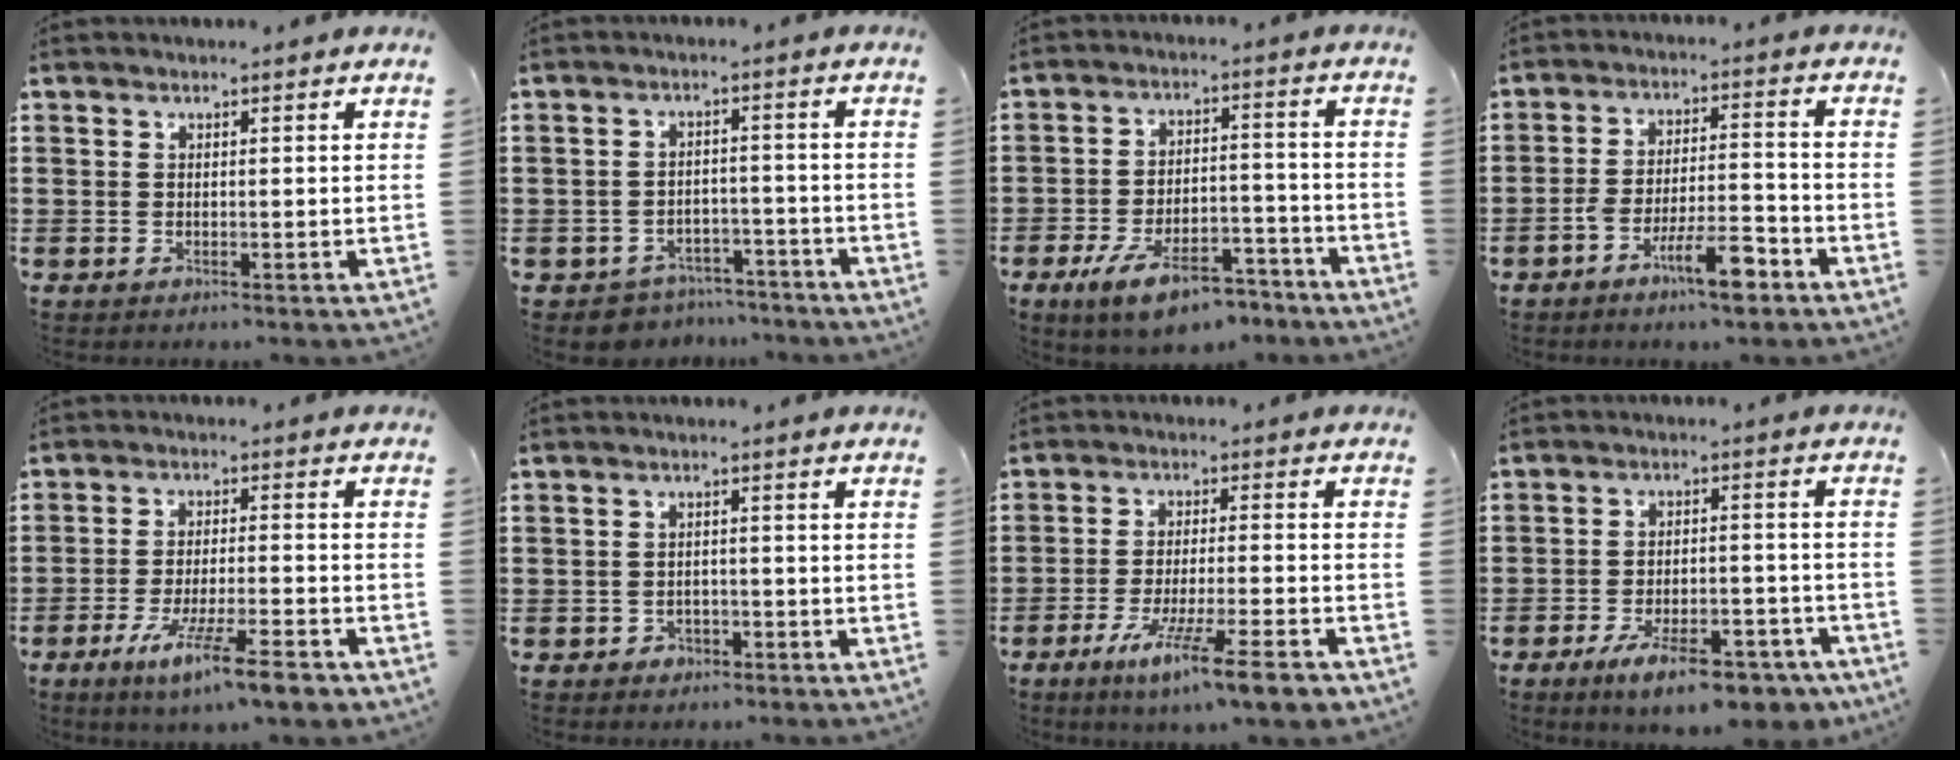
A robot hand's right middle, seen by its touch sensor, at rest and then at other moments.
{"total": 4.0, "force": [-3.9, 1.0, -0.2], "torque": [-0.006, 0.003, -0.082]}
{"total": 8.9, "force": [-6.7, 2.6, 5.2], "torque": [-0.095, 0.012, -0.123]}
{"total": 8.6, "force": [-5.3, 2.2, 6.4], "torque": [-0.125, 0.003, -0.098]}
{"total": 9.4, "force": [-6.4, 0.7, 6.8], "torque": [-0.130, -0.013, -0.118]}
{"total": 1.5, "force": [-1.2, 0.9, 0.1], "torque": [-0.010, -0.002, -0.027]}
{"total": 9.1, "force": [-6.4, 0.4, 6.5], "torque": [-0.120, -0.011, -0.116]}
{"total": 8.9, "force": [-6.7, 1.9, 5.5], "torque": [-0.091, 0.009, -0.119]}